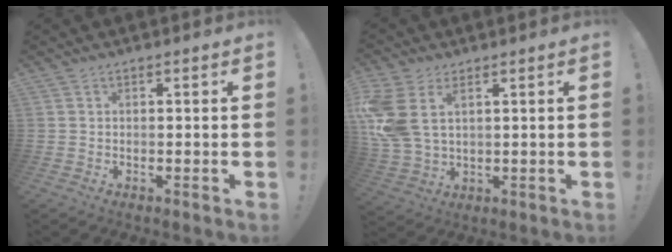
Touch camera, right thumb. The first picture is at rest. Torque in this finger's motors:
{"motor_torque": [0.83, 0.85, 0.56, -0.10, 0.38]}